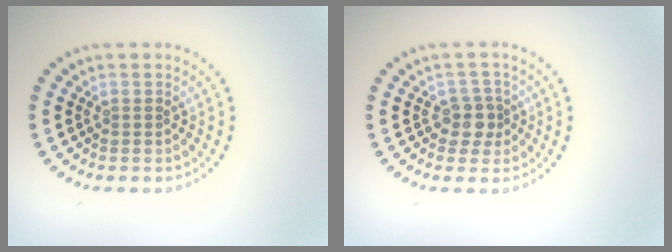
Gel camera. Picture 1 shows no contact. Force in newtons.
{"total": 2.3, "press": 1.9, "slide": 1.2}